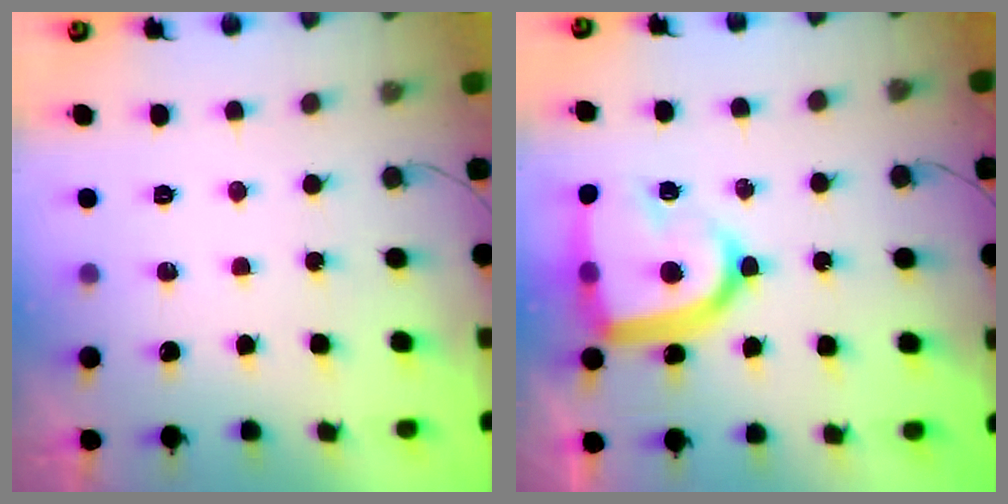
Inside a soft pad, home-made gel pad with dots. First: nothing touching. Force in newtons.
{"total": 19.6, "press": 19.5, "slide": 1.7}